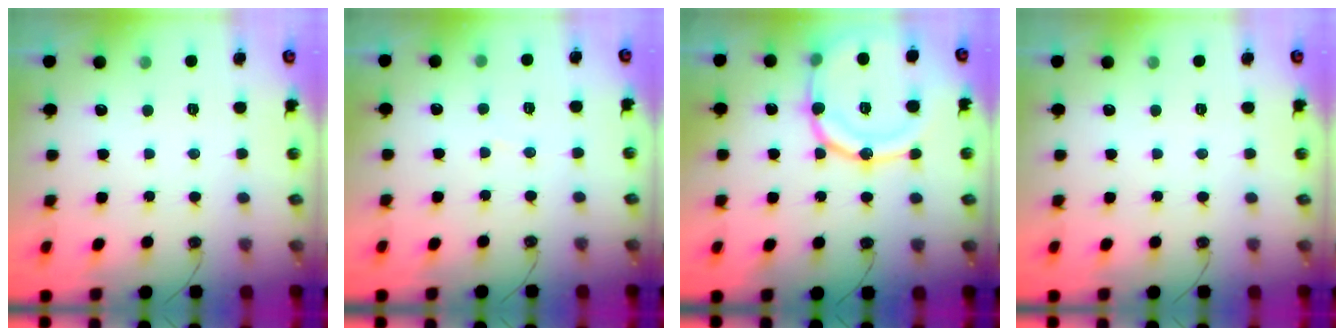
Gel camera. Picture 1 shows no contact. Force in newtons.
{"total": 2.3, "press": 2.3, "slide": 0.2}
{"total": 18.9, "press": 18.6, "slide": 3.7}
{"total": 0.0}